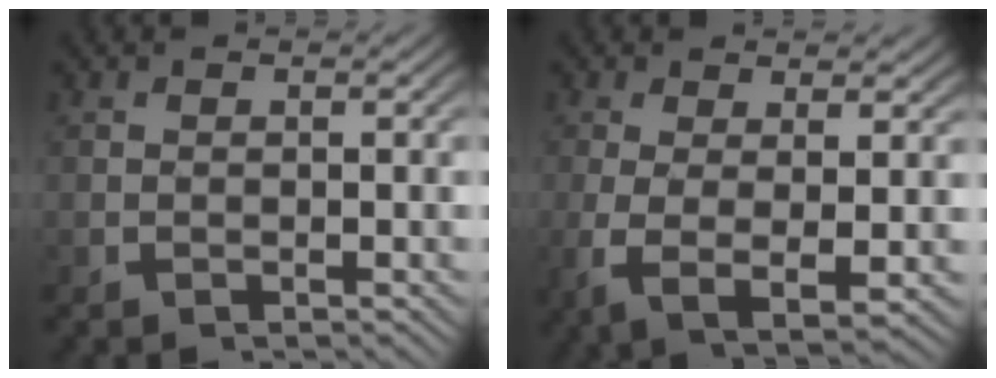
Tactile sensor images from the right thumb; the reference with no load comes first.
{"total": 5.6, "force": [-0.6, 2.5, 5.0], "torque": [-0.123, -0.035, 0.009]}